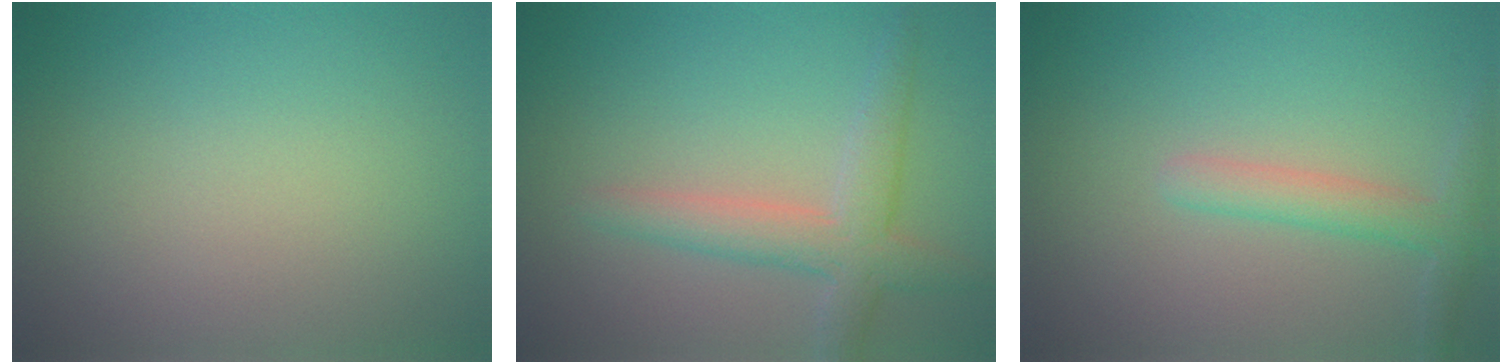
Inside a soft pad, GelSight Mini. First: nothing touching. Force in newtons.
{"total": 3.9, "press": 3.9, "slide": 0.2}
{"total": 2.5, "press": 2.5, "slide": 0.0}